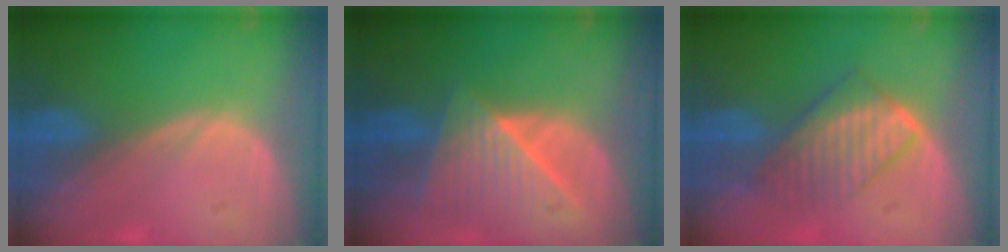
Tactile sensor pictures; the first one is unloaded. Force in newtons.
{"total": 7.7, "press": 7.2, "slide": 2.7}
{"total": 6.7, "press": 6.4, "slide": 1.9}